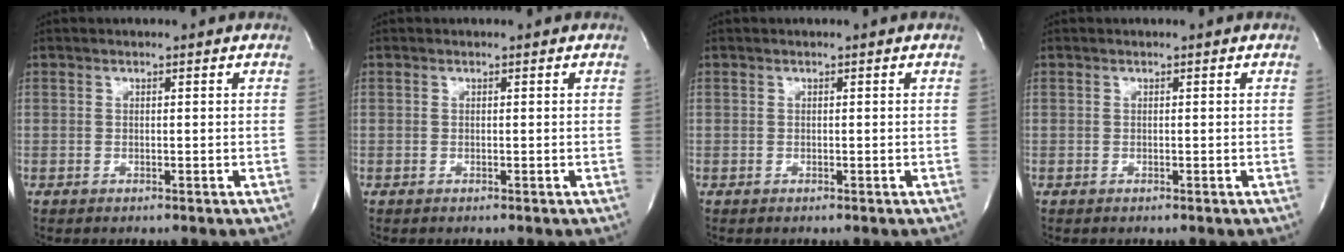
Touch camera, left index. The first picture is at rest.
{"total": 0.0}
{"total": 0.0}
{"total": 0.0}